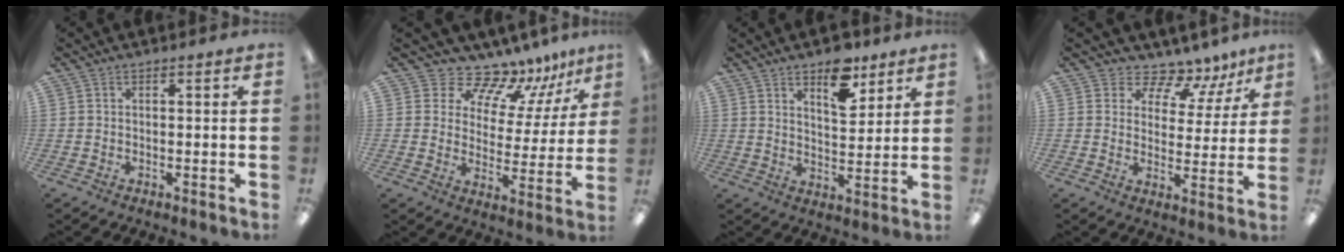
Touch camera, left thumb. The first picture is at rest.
{"total": 10.5, "force": [9.5, 4.2, 1.6], "torque": [-0.037, -0.092, 0.171]}
{"total": 9.5, "force": [6.7, 4.4, 5.0], "torque": [-0.052, -0.040, 0.110]}
{"total": 8.3, "force": [6.6, 4.5, 2.4], "torque": [-0.034, -0.059, 0.116]}